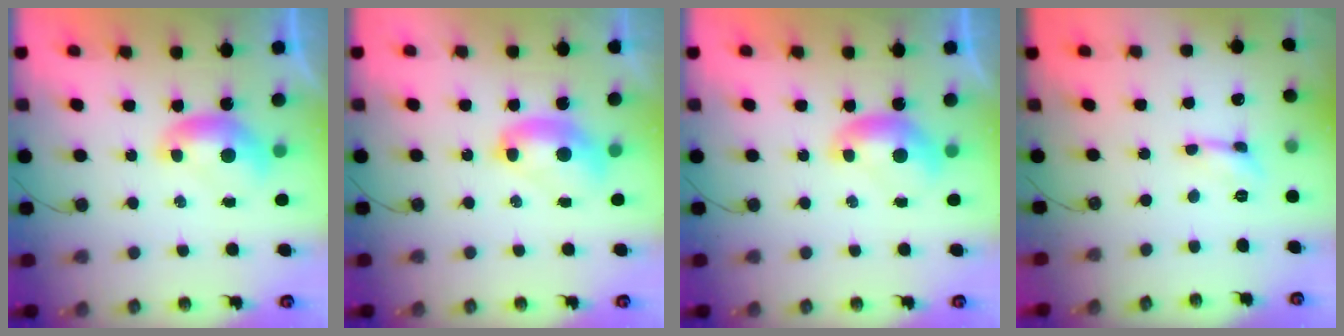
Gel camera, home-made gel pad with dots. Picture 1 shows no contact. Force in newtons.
{"total": 2.7, "press": 2.7, "slide": 0.1}
{"total": 0.0}
{"total": 1.4, "press": 1.4, "slide": 0.2}